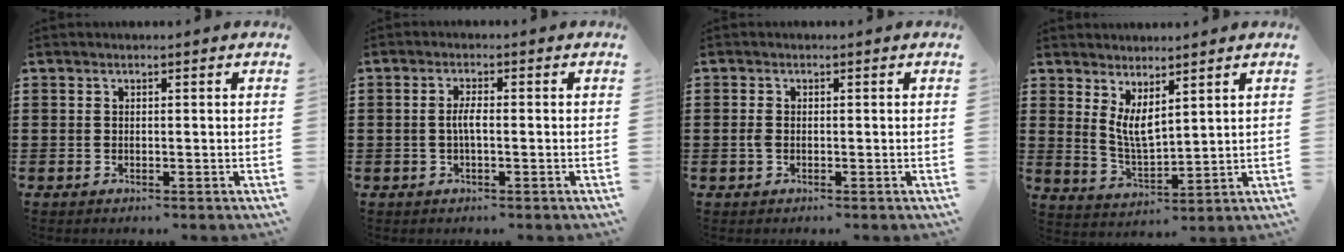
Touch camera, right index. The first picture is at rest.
{"total": 2.5, "force": [-0.4, 0.5, 2.4], "torque": [-0.052, -0.002, -0.011]}
{"total": 1.4, "force": [-0.3, 0.8, 1.1], "torque": [-0.037, -0.003, -0.011]}
{"total": 4.8, "force": [2.5, 1.8, 3.6], "torque": [-0.080, -0.005, 0.048]}